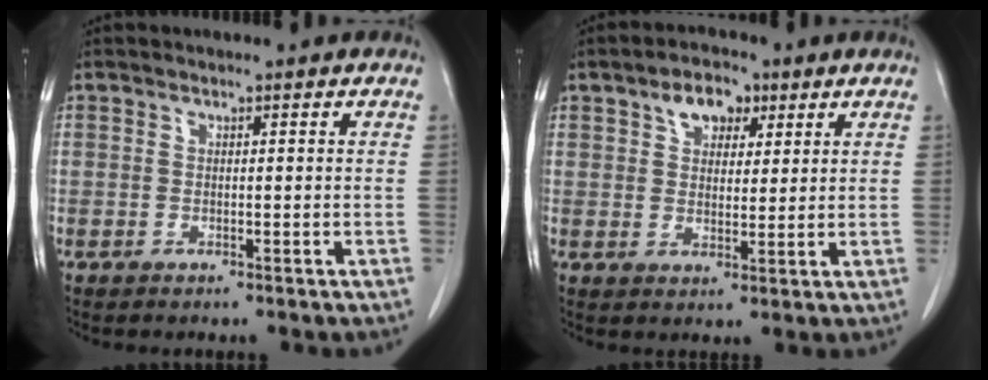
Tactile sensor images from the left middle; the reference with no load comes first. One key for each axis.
{"total": 5.5, "fx": 2.9, "fy": 3.3, "fz": 3.3, "tx": -0.051, "ty": 0.015, "tz": 0.048}